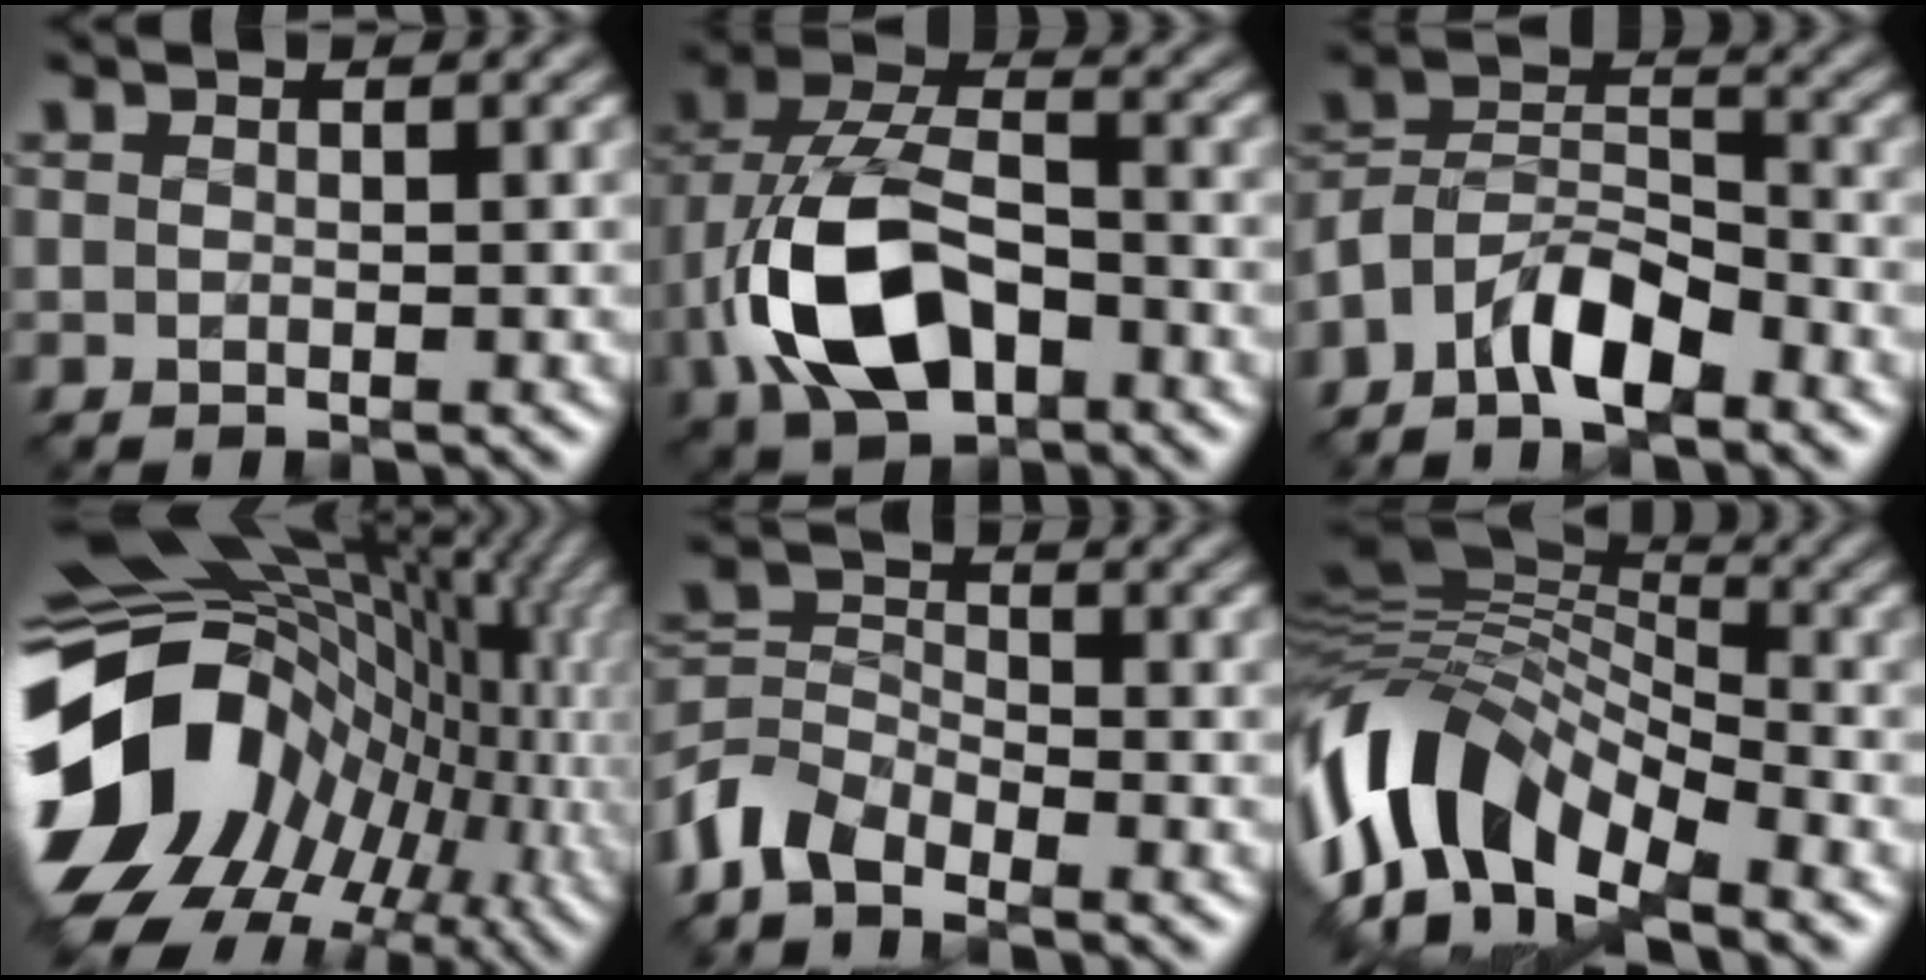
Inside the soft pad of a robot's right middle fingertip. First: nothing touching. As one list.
[{"total": 10.1, "force": [-3.3, 6.0, 7.5], "torque": [-0.167, 0.002, -0.068]}, {"total": 7.1, "force": [-5.0, 3.0, 4.1], "torque": [-0.065, 0.008, -0.101]}, {"total": 18.6, "force": [-3.0, 14.3, 11.5], "torque": [-0.234, -0.018, -0.038]}, {"total": 5.6, "force": [-4.1, 2.7, 2.7], "torque": [-0.054, -0.001, -0.095]}, {"total": 12.2, "force": [-4.9, 6.8, 8.9], "torque": [-0.165, 0.011, -0.108]}]